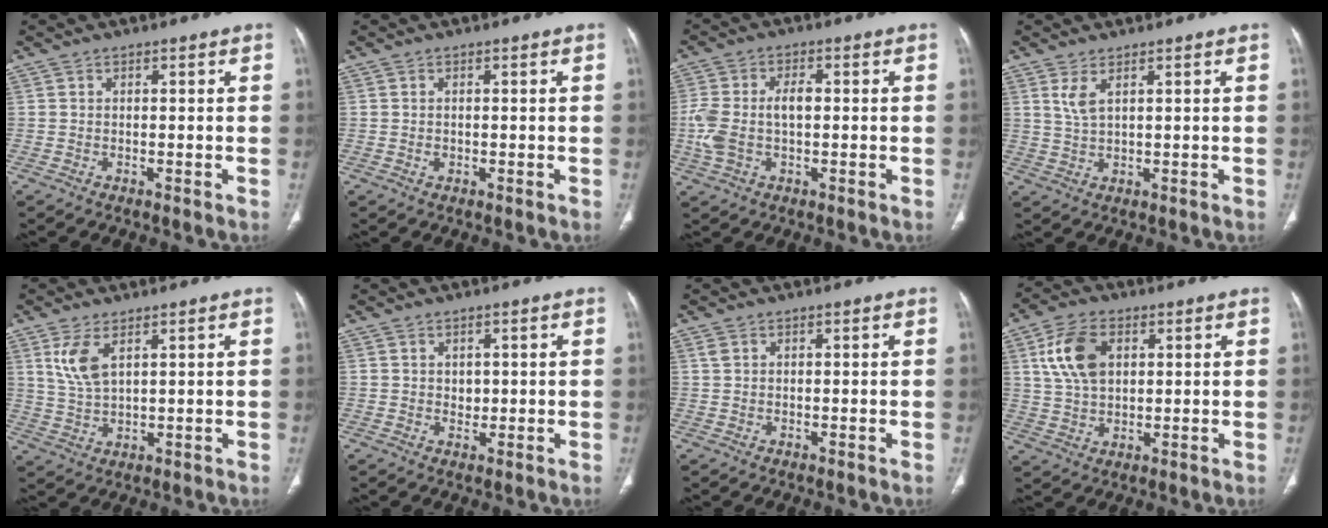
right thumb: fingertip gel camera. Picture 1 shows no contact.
{"total": 0.5, "force": [-0.1, 0.4, 0.3], "torque": [-0.008, 0.001, 0.000]}
{"total": 8.4, "force": [-0.3, 4.7, 6.9], "torque": [-0.165, 0.019, -0.003]}
{"total": 3.2, "force": [1.6, 1.1, 2.6], "torque": [-0.059, -0.008, 0.043]}
{"total": 6.1, "force": [2.8, 2.6, 4.7], "torque": [-0.101, -0.011, 0.070]}
{"total": 1.6, "force": [0.4, 1.3, 0.9], "torque": [-0.005, -0.004, 0.010]}
{"total": 0.9, "force": [0.5, 0.6, 0.5], "torque": [-0.010, 0.004, 0.012]}
{"total": 10.0, "force": [3.1, 6.4, 7.0], "torque": [-0.128, 0.000, 0.061]}